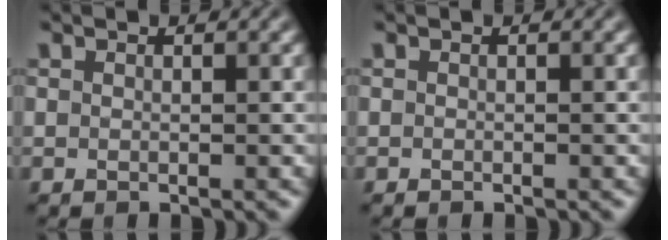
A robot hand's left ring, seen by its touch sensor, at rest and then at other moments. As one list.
[{"total": 0.0}]